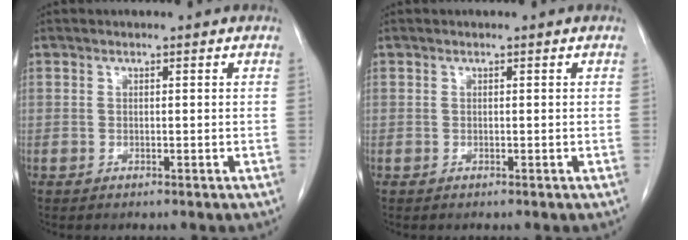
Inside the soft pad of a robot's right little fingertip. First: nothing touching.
{"total": 0.0}